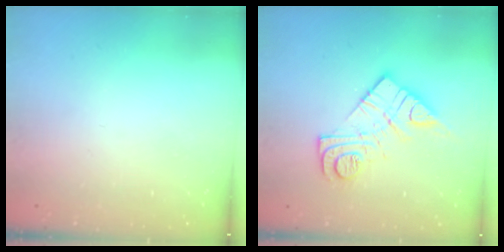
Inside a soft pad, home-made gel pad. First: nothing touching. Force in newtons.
{"total": 13.9, "press": 13.8, "slide": 1.2}